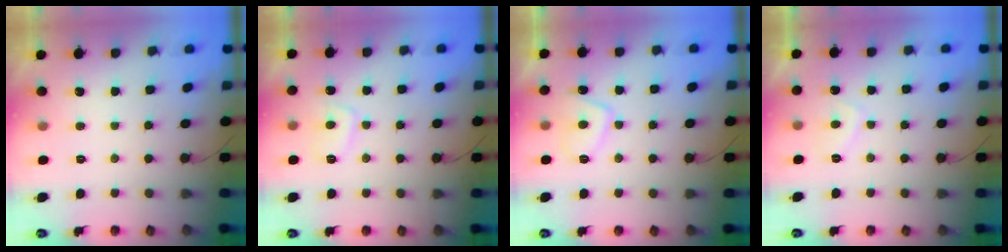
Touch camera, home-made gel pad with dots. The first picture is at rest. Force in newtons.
{"total": 5.0, "press": 4.9, "slide": 1.0}
{"total": 5.4, "press": 5.3, "slide": 1.3}
{"total": 2.6, "press": 2.6, "slide": 0.5}